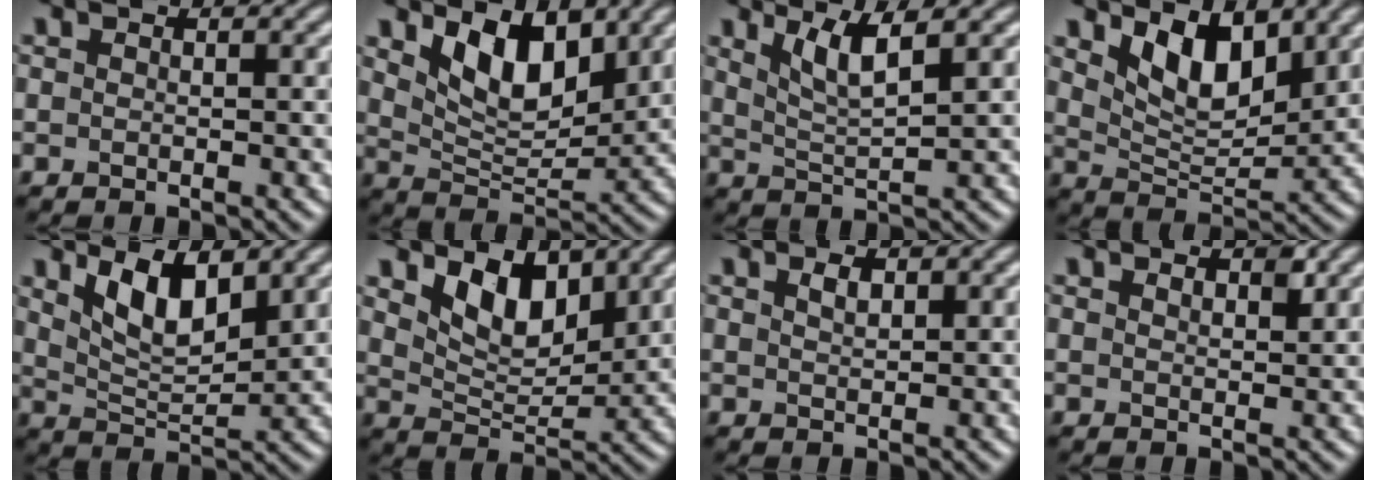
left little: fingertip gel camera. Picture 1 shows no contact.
{"total": 6.4, "force": [3.0, 3.3, 4.6], "torque": [-0.087, -0.014, 0.051]}
{"total": 3.4, "force": [1.9, 0.6, 2.8], "torque": [-0.053, -0.004, 0.041]}
{"total": 5.8, "force": [3.0, 2.8, 4.1], "torque": [-0.083, -0.013, 0.051]}
{"total": 5.3, "force": [2.6, 2.2, 4.0], "torque": [-0.084, -0.006, 0.048]}
{"total": 5.2, "force": [2.8, 2.8, 3.3], "torque": [-0.069, -0.014, 0.044]}
{"total": 1.2, "force": [0.7, 0.5, 0.8], "torque": [-0.019, 0.002, 0.015]}
{"total": 1.3, "force": [0.9, 0.5, 0.8], "torque": [-0.013, 0.000, 0.016]}